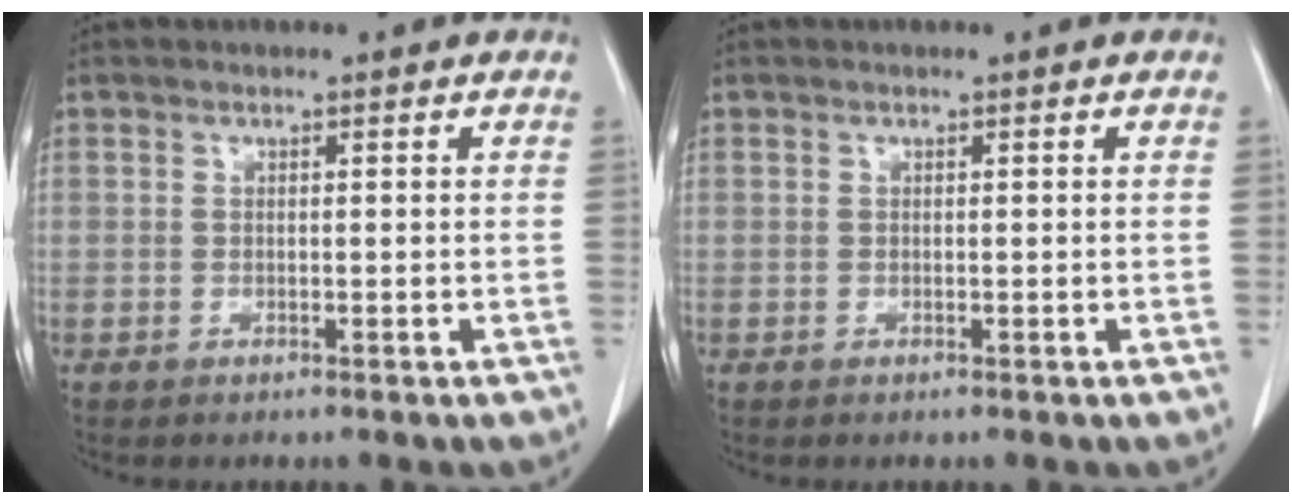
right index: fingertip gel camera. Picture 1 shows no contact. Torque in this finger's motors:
{"motor_torque": [0.00, 0.00, 0.00, 0.00]}